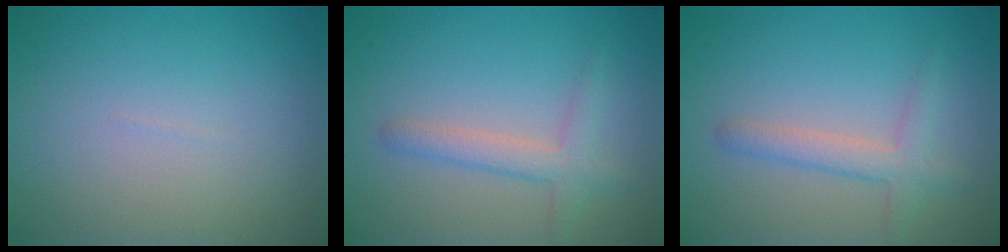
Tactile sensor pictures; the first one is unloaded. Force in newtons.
{"total": 2.5, "press": 2.5, "slide": 0.2}
{"total": 2.5, "press": 2.5, "slide": 0.2}